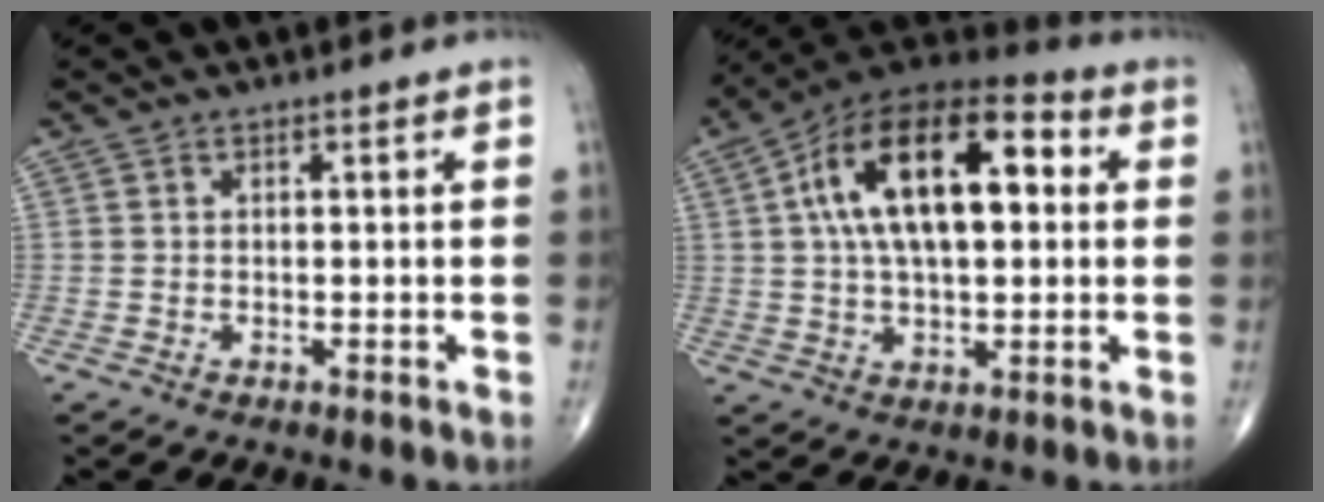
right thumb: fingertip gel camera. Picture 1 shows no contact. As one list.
[{"total": 20.9, "force": [4.0, 10.4, 17.7], "torque": [-0.286, 0.026, 0.053]}]